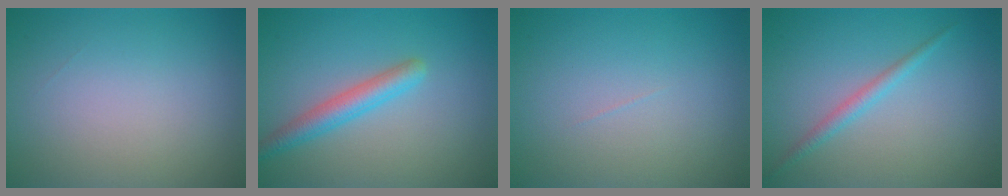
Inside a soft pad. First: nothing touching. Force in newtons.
{"total": 2.9, "press": 2.9, "slide": 0.1}
{"total": 0.0}
{"total": 1.5, "press": 1.5, "slide": 0.1}